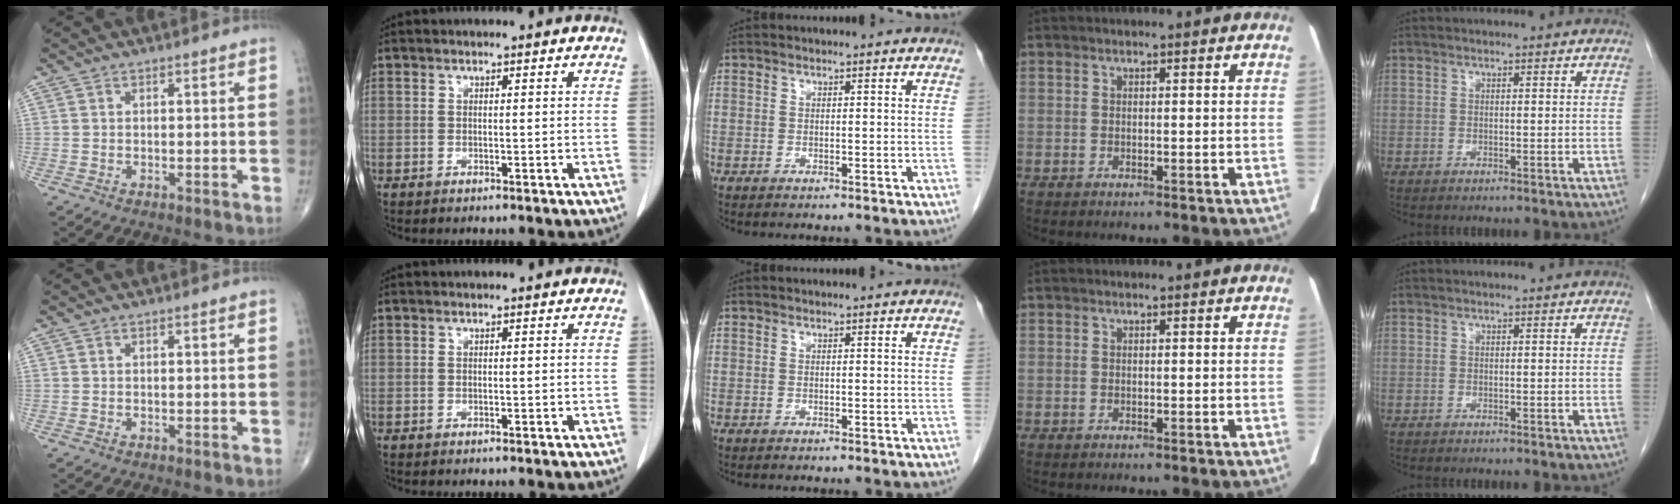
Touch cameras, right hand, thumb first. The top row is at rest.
{}